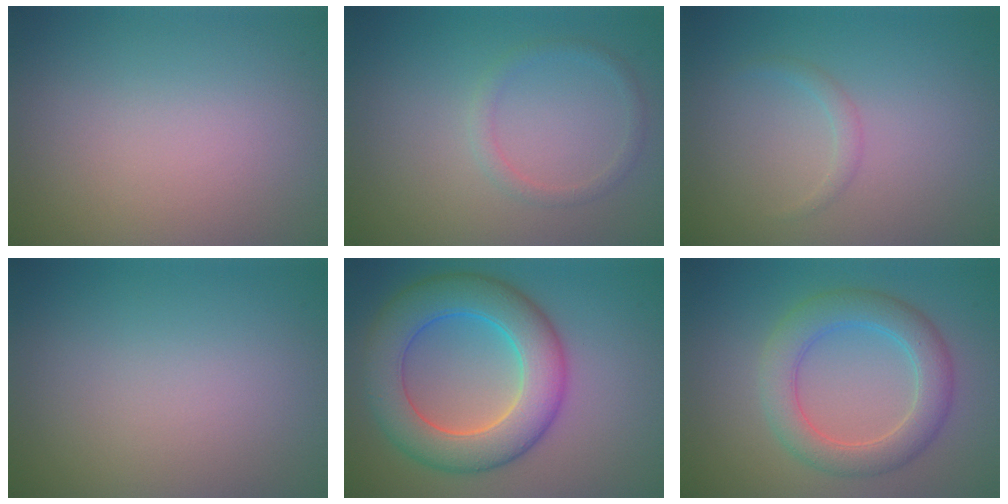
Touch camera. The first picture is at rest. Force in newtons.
{"total": 1.3, "press": 1.3, "slide": 0.0}
{"total": 0.9, "press": 0.9, "slide": 0.1}
{"total": 0.0}
{"total": 8.8, "press": 8.8, "slide": 0.1}
{"total": 4.9, "press": 4.9, "slide": 0.2}